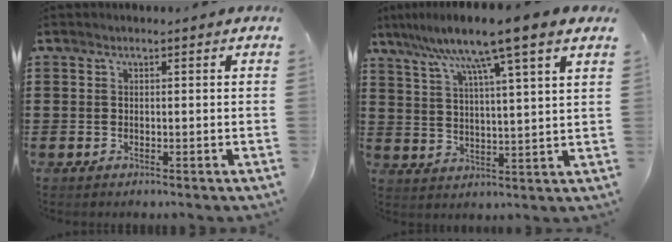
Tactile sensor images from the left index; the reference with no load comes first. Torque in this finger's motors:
{"motor_torque": [2.14, 0.00, 1.05, 0.21]}